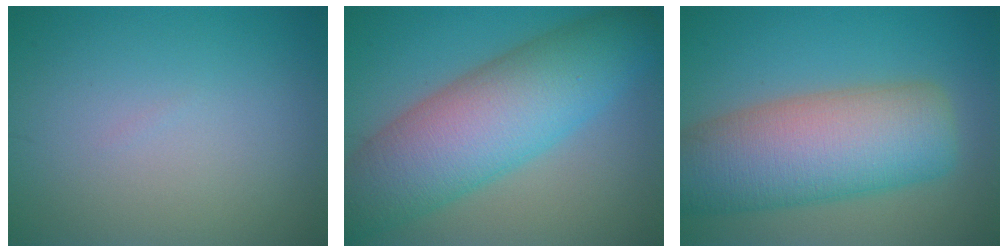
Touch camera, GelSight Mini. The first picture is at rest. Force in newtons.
{"total": 10.9, "press": 10.9, "slide": 0.3}
{"total": 11.1, "press": 11.1, "slide": 0.7}